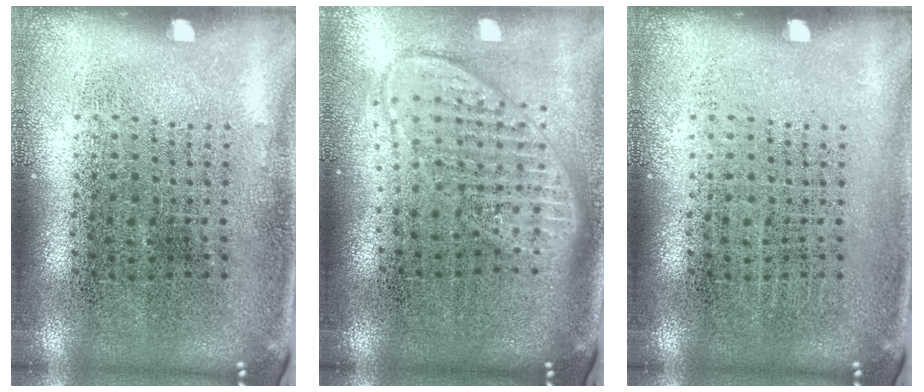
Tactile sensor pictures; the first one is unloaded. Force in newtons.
{"total": 1.8, "press": 1.5, "slide": 1.0}
{"total": 0.0}